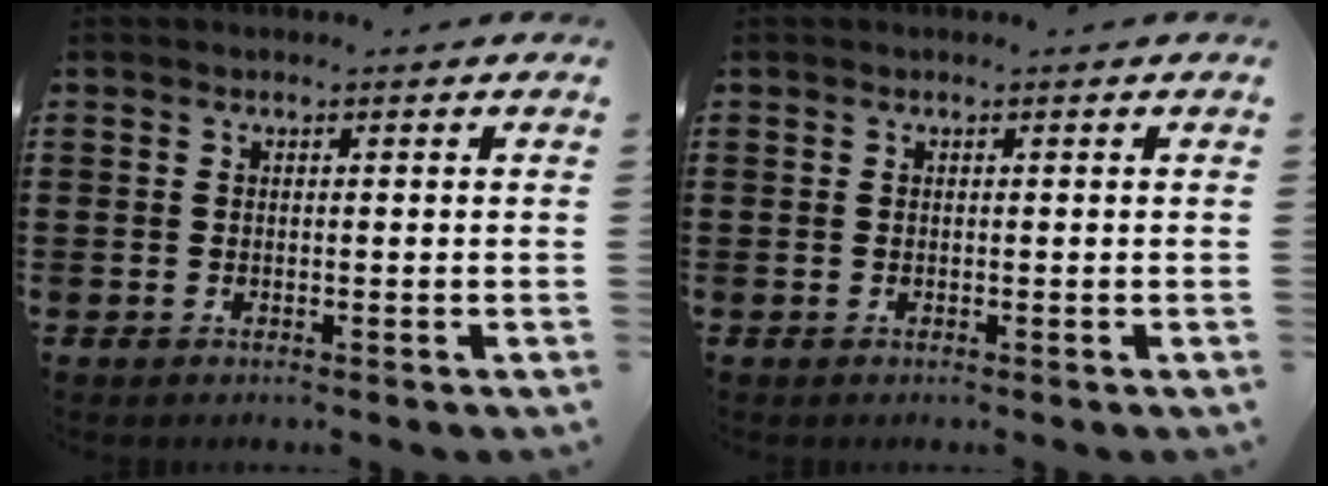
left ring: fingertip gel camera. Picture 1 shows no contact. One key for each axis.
{"total": 0.0}